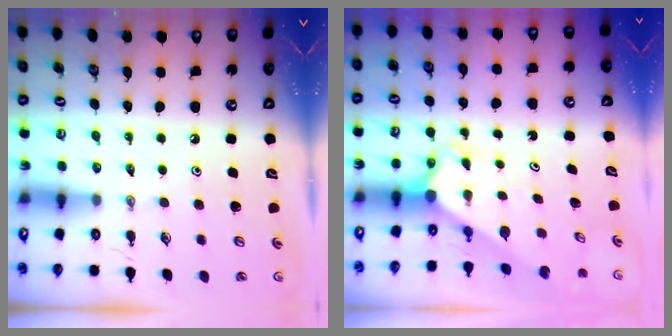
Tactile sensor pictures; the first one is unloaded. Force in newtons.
{"total": 2.7, "press": 2.7, "slide": 0.2}